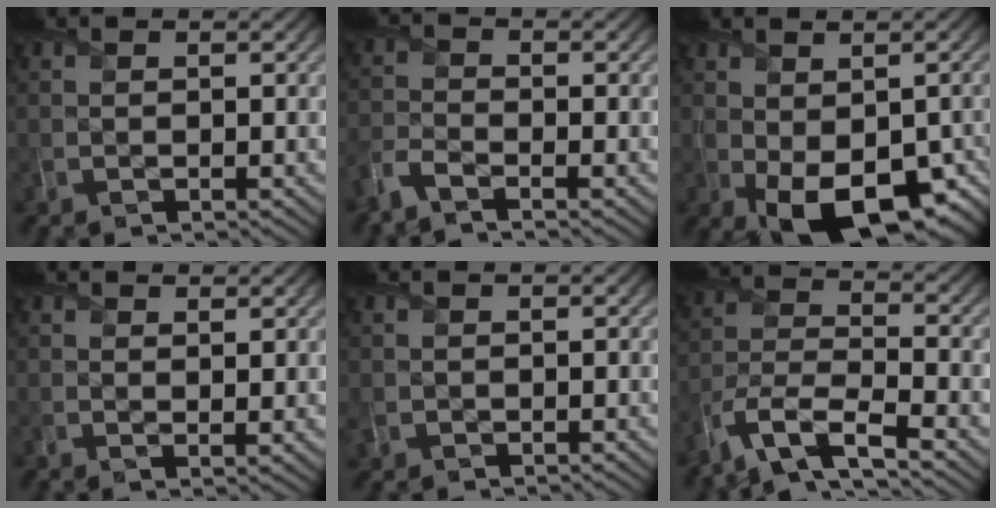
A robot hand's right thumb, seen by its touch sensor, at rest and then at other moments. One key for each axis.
{"total": 3.6, "fx": -2.9, "fy": 1.0, "fz": 2.0, "tx": -0.052, "ty": -0.012, "tz": -0.075}
{"total": 12.1, "fx": -4.1, "fy": 6.8, "fz": 9.1, "tx": -0.143, "ty": -0.044, "tz": -0.044}
{"total": 1.8, "fx": 1.3, "fy": 0.5, "fz": 1.2, "tx": -0.021, "ty": -0.008, "tz": 0.026}
{"total": 1.6, "fx": -0.2, "fy": 1.5, "fz": 0.5, "tx": -0.018, "ty": -0.008, "tz": -0.007}
{"total": 9.4, "fx": -6.8, "fy": 2.6, "fz": 5.8, "tx": -0.127, "ty": -0.013, "tz": -0.144}